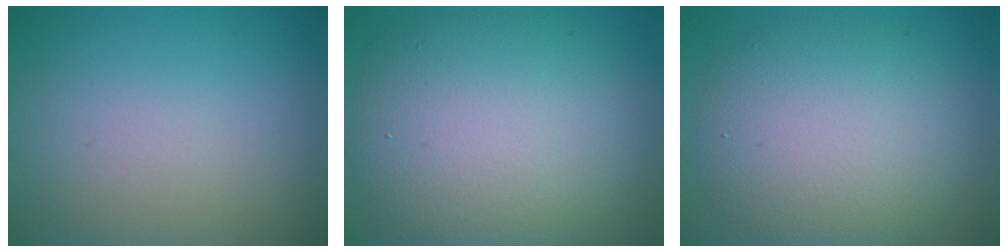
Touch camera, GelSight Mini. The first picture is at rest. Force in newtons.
{"total": 10.4, "press": 10.4, "slide": 0.6}
{"total": 7.5, "press": 7.5, "slide": 0.8}